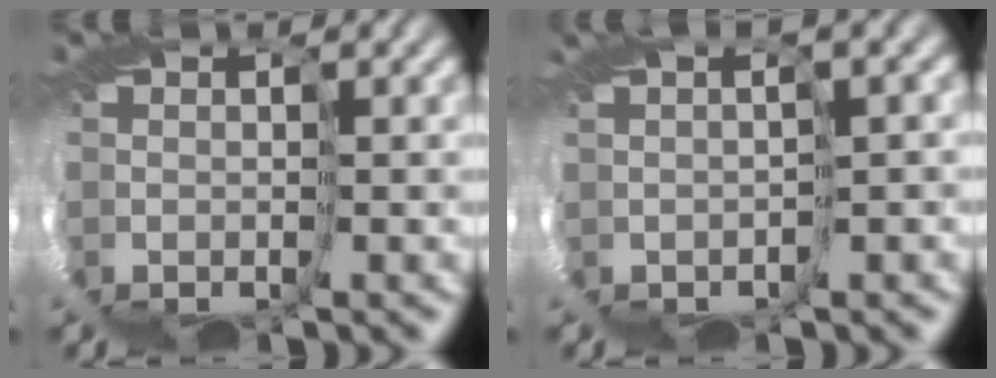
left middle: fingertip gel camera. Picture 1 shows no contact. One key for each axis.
{"total": 3.5, "fx": 0.0, "fy": -3.1, "fz": -1.6, "tx": 0.025, "ty": -0.008, "tz": 0.009}